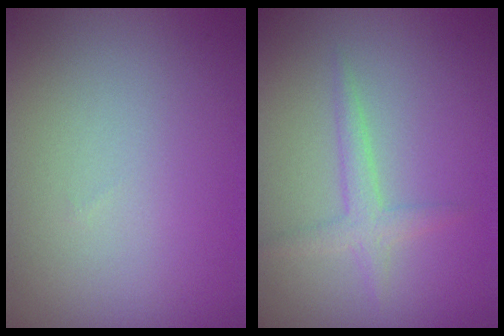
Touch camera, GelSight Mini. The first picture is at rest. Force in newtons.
{"total": 2.0, "press": 2.0, "slide": 0.1}